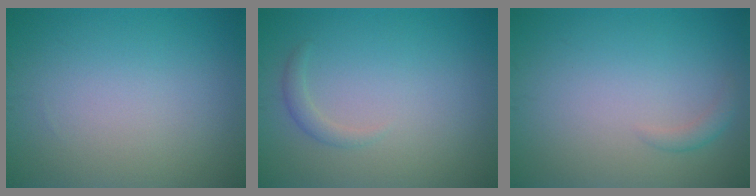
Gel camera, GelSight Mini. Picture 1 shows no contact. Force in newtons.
{"total": 1.1, "press": 1.1, "slide": 0.0}
{"total": 1.0, "press": 1.0, "slide": 0.0}